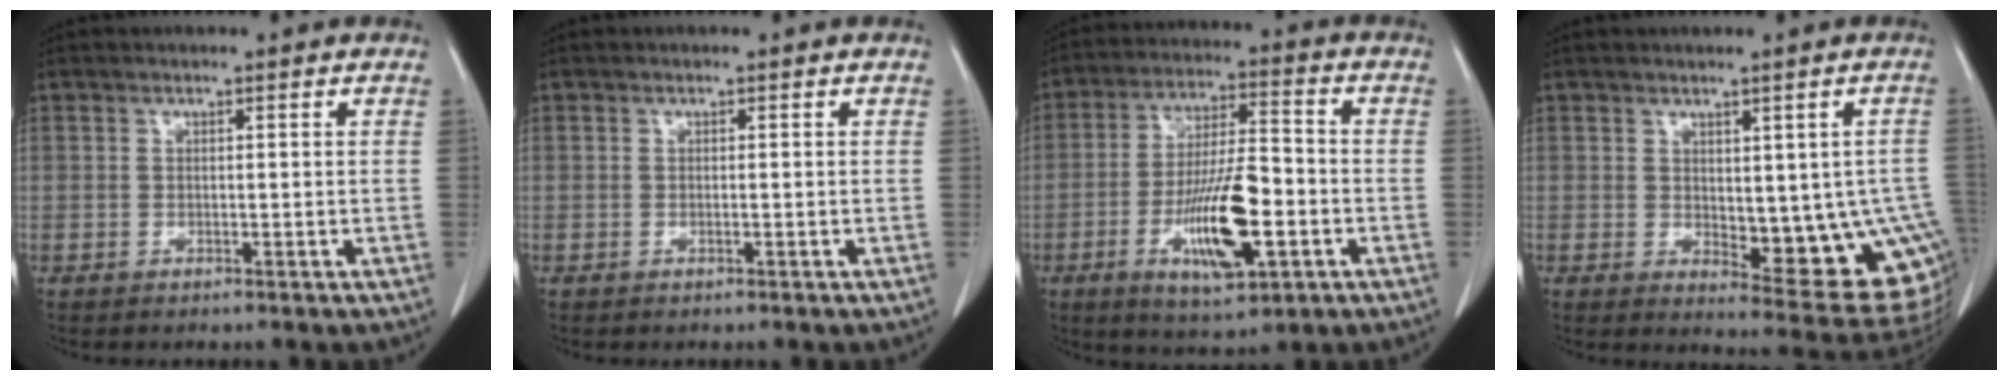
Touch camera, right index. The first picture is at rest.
{"total": 0.0}
{"total": 13.6, "force": [-4.3, 3.3, 12.5], "torque": [-0.231, -0.006, -0.069]}
{"total": 13.8, "force": [-1.9, 5.3, 12.6], "torque": [-0.108, -0.003, -0.007]}